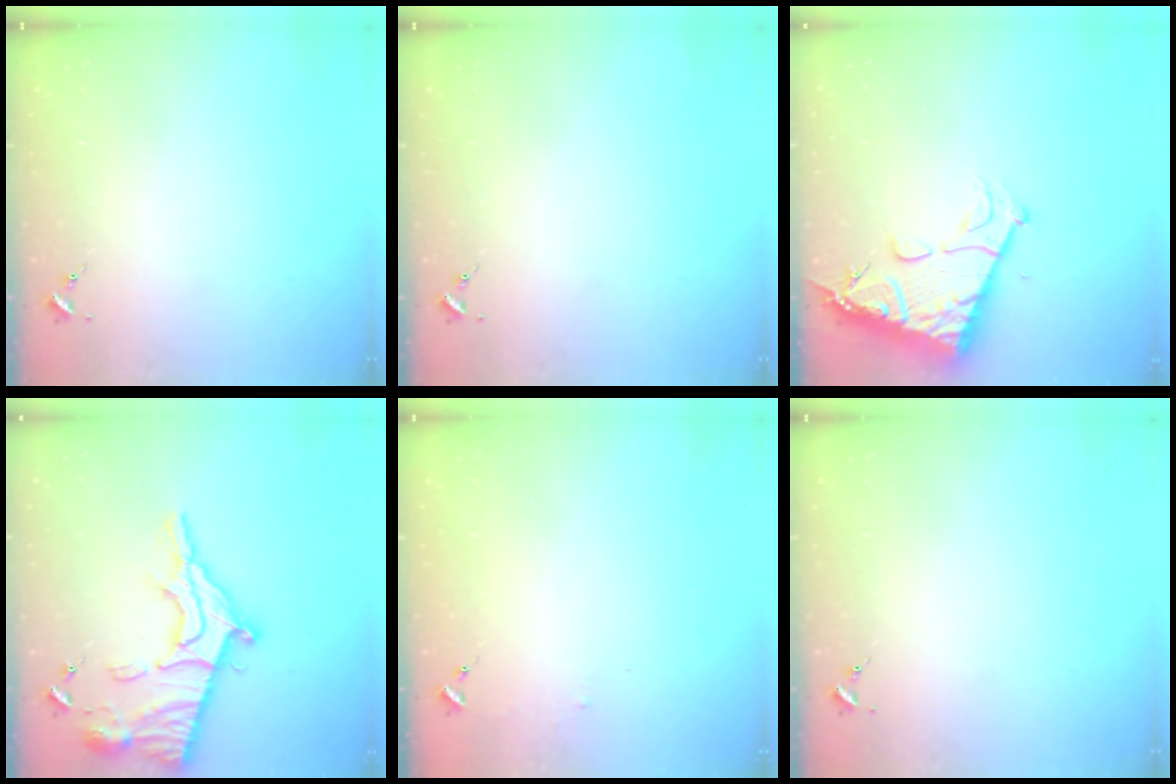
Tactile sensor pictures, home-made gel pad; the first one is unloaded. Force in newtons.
{"total": 0.0}
{"total": 13.0, "press": 12.9, "slide": 1.3}
{"total": 19.8, "press": 19.8, "slide": 1.8}
{"total": 3.2, "press": 3.2, "slide": 0.3}
{"total": 0.0}